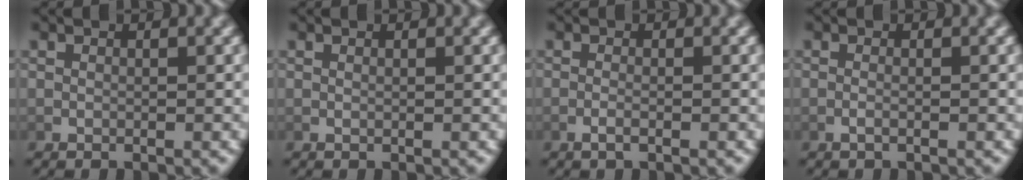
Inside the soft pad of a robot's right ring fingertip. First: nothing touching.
{"total": 0.0}
{"total": 1.3, "force": [-0.9, 0.1, 1.0], "torque": [-0.030, -0.008, -0.013]}
{"total": 0.9, "force": [-0.6, -0.1, 0.7], "torque": [-0.022, -0.008, -0.009]}